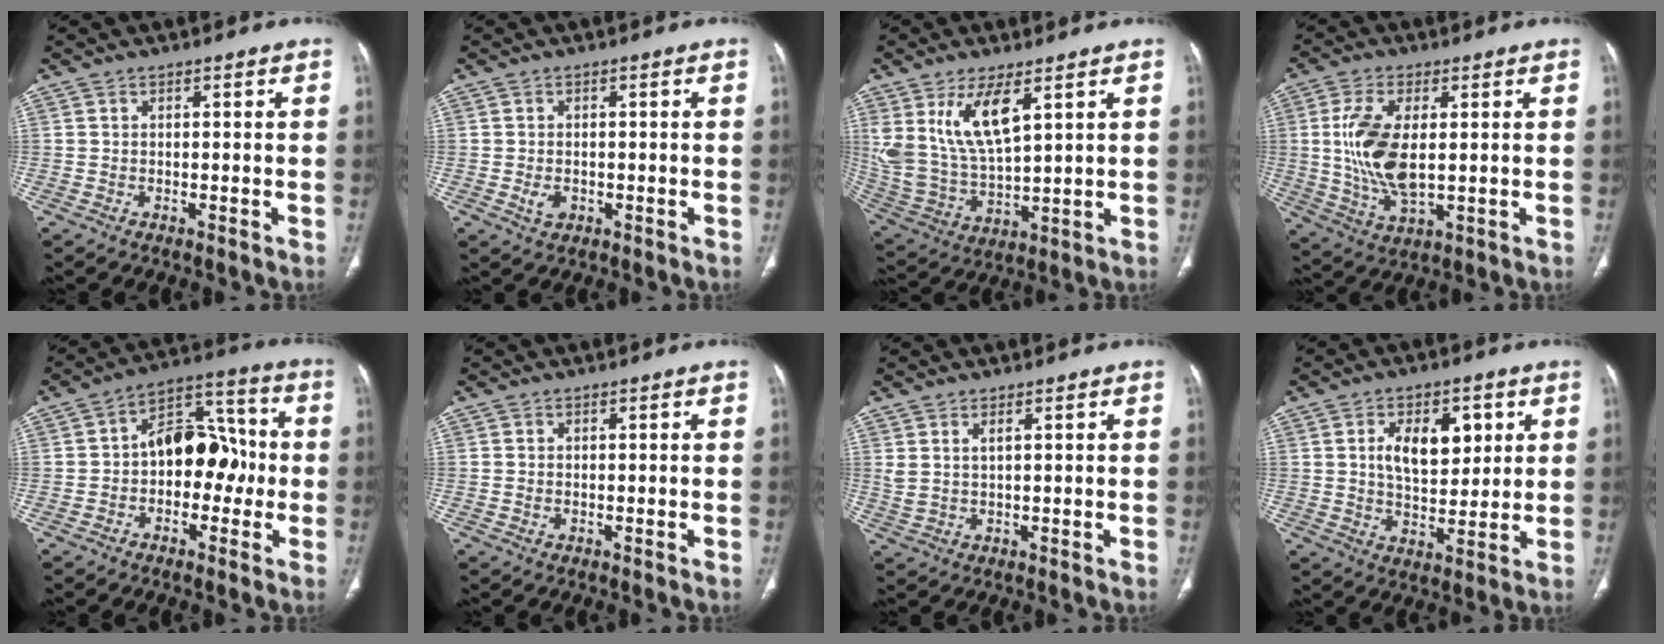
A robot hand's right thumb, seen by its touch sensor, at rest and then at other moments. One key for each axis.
{"total": 2.3, "fx": -0.6, "fy": 1.7, "fz": 1.4, "tx": -0.024, "ty": 0.000, "tz": -0.006}
{"total": 13.6, "fx": 6.3, "fy": 5.6, "fz": 10.7, "tx": -0.215, "ty": -0.031, "tz": 0.141}
{"total": 12.5, "fx": 1.1, "fy": 6.0, "fz": 10.9, "tx": -0.224, "ty": -0.014, "tz": 0.029}
{"total": 12.5, "fx": -1.2, "fy": 8.4, "fz": 9.1, "tx": -0.091, "ty": 0.044, "tz": -0.030}
{"total": 0.6, "fx": 0.0, "fy": 0.5, "fz": 0.4, "tx": -0.011, "ty": 0.003, "tz": 0.002}
{"total": 2.9, "fx": 1.4, "fy": 1.0, "fz": 2.4, "tx": -0.059, "ty": -0.003, "tz": 0.037}
{"total": 10.8, "fx": 3.3, "fy": 6.2, "fz": 8.2, "tx": -0.097, "ty": -0.015, "tz": 0.059}